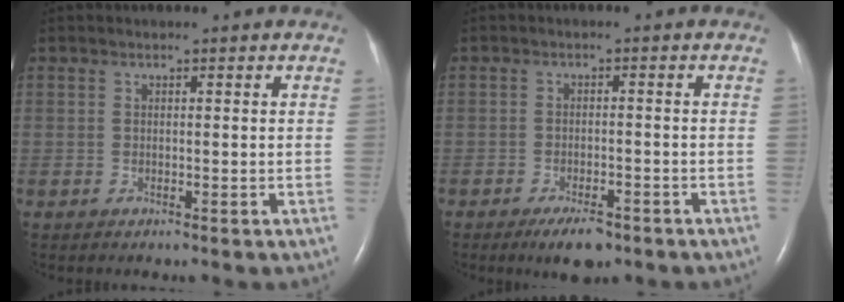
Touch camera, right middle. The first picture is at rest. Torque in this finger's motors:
{"motor_torque": [0.09, -0.04, 0.04, 0.02]}